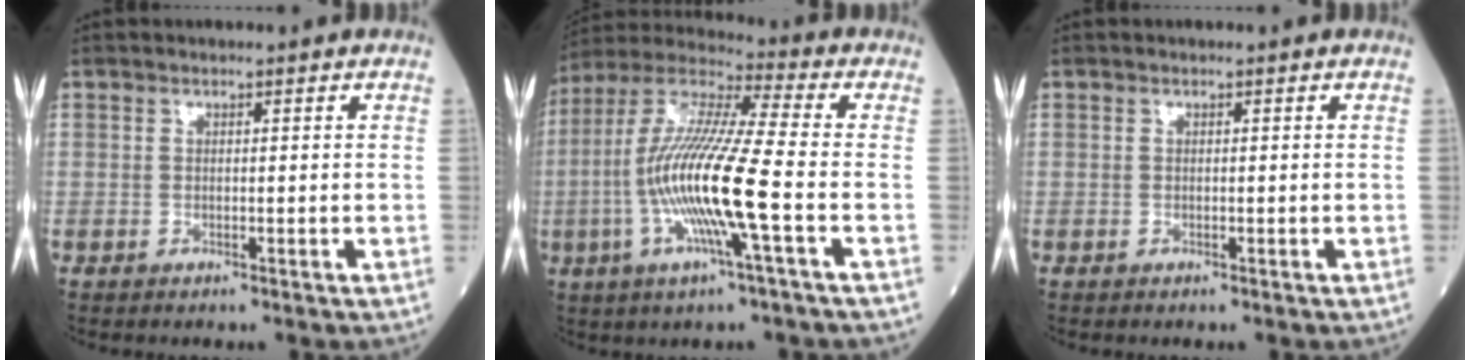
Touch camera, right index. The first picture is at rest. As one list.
[{"total": 16.2, "force": [-3.4, 0.3, 15.8], "torque": [-0.324, -0.005, -0.073]}, {"total": 0.0}]